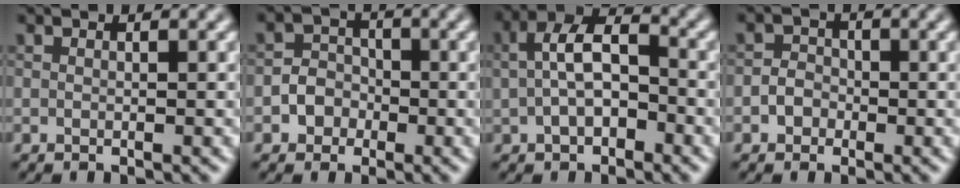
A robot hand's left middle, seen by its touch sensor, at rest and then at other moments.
{"total": 2.6, "force": [-1.0, 2.3, 0.7], "torque": [0.008, 0.007, -0.031]}
{"total": 5.6, "force": [0.0, 3.5, 4.3], "torque": [-0.087, 0.013, -0.006]}
{"total": 1.8, "force": [-0.7, 1.6, 0.5], "torque": [0.006, 0.005, -0.026]}